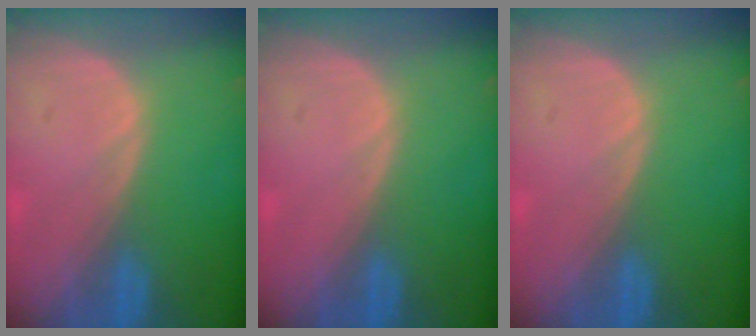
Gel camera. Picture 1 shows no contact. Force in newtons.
{"total": 0.0}
{"total": 0.0}